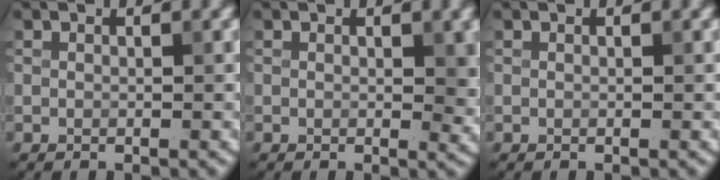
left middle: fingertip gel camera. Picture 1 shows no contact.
{"total": 2.4, "force": [0.3, 1.1, 2.1], "torque": [-0.020, -0.005, 0.005]}
{"total": 0.0}